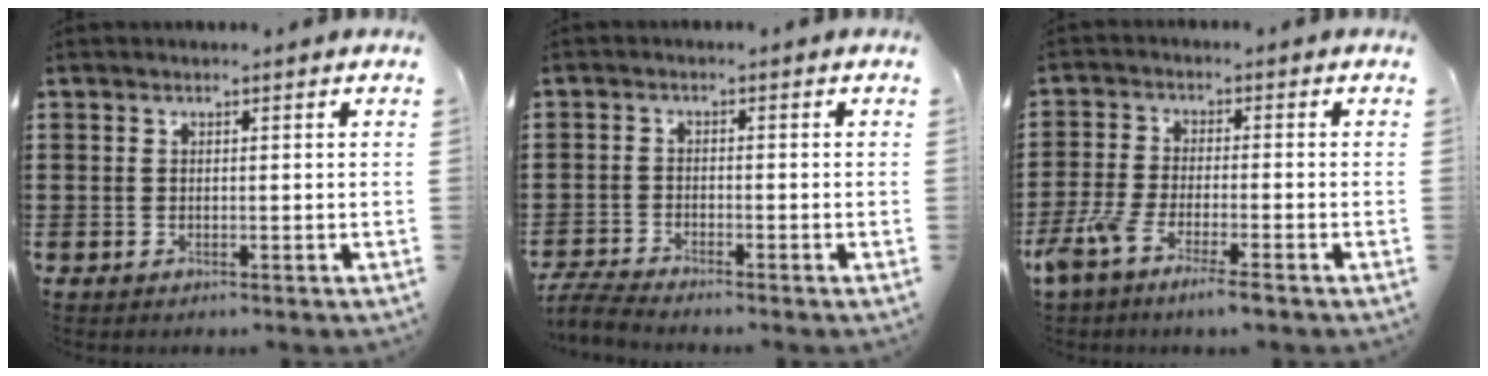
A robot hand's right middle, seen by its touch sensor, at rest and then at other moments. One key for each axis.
{"total": 3.0, "fx": -2.9, "fy": 0.0, "fz": 0.8, "tx": -0.037, "ty": -0.008, "tz": -0.065}
{"total": 5.2, "fx": -4.1, "fy": 0.2, "fz": 3.2, "tx": -0.081, "ty": -0.016, "tz": -0.081}